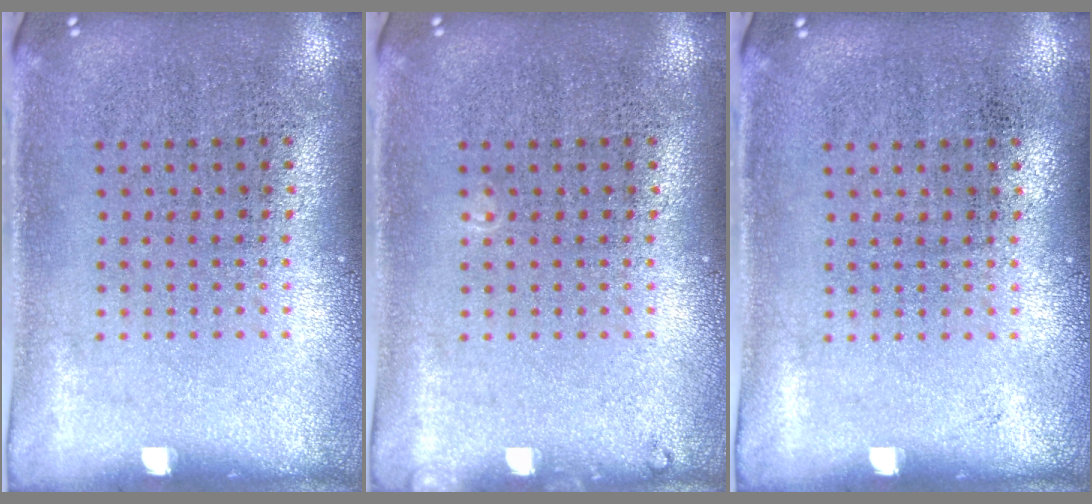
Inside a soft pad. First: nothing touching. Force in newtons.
{"total": 0.5, "press": 0.5, "slide": 0.2}
{"total": 0.0}